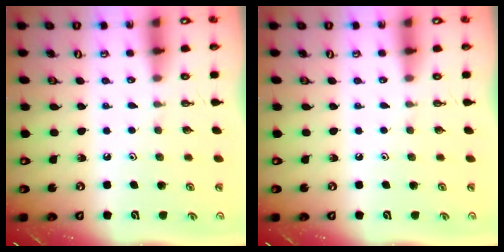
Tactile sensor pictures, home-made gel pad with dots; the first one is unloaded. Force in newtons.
{"total": 0.0}